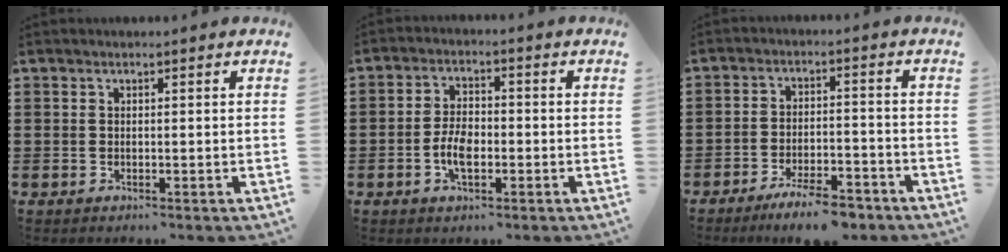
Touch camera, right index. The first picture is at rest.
{"total": 5.0, "force": [-1.4, 2.5, 4.1], "torque": [-0.092, 0.002, -0.030]}
{"total": 6.7, "force": [-5.7, 0.9, 3.3], "torque": [-0.062, -0.002, -0.107]}